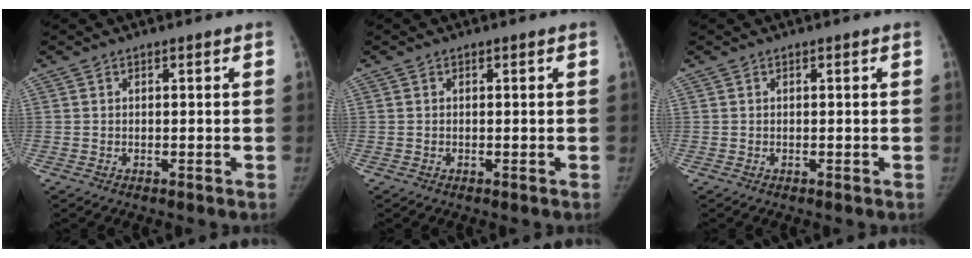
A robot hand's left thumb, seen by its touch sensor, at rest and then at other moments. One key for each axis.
{"total": 0.0}
{"total": 0.0}